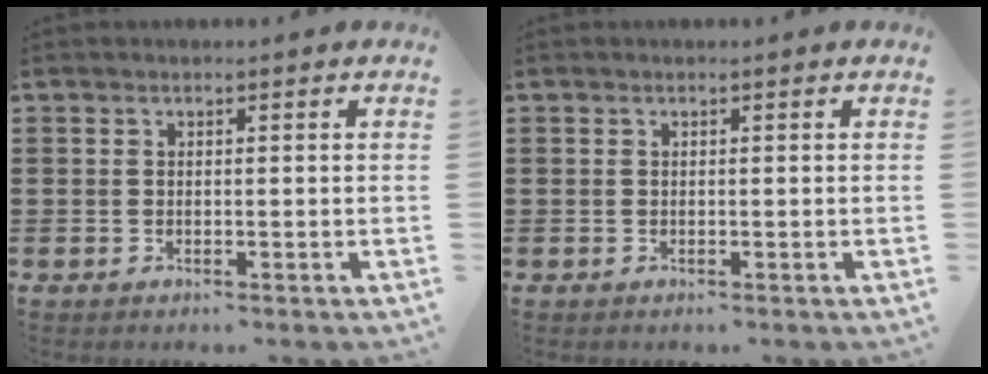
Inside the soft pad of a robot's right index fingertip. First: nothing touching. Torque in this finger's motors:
{"motor_torque": [-0.08, 2.04, 0.00, 0.00]}